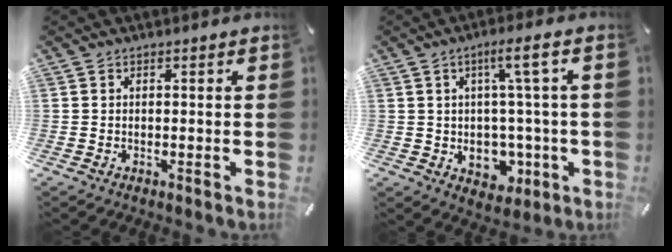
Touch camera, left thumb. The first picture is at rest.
{"total": 10.4, "force": [0.9, 5.9, 8.4], "torque": [-0.111, -0.003, 0.016]}